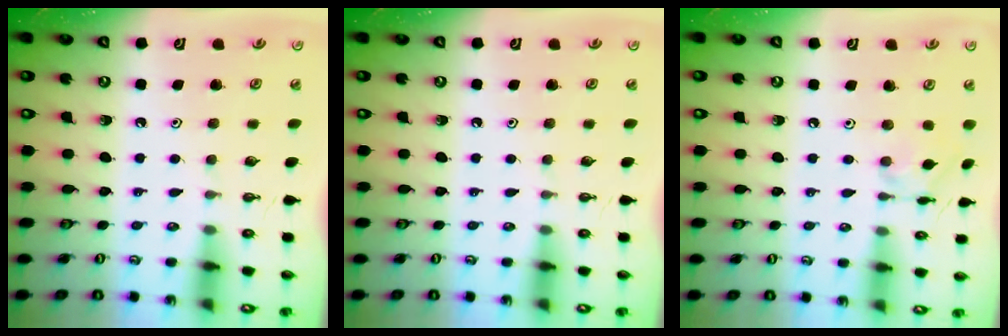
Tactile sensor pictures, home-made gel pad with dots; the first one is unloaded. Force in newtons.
{"total": 0.0}
{"total": 4.1, "press": 4.1, "slide": 0.1}